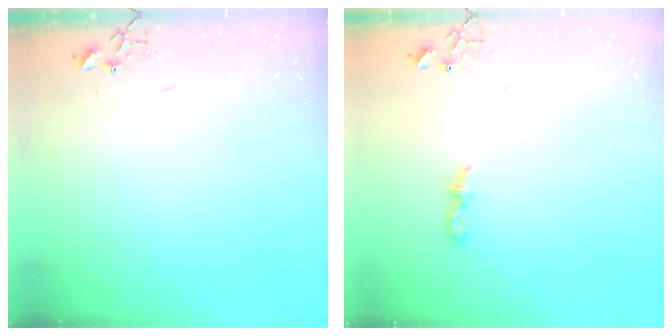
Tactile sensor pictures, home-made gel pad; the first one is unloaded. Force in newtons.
{"total": 5.5, "press": 5.5, "slide": 0.5}